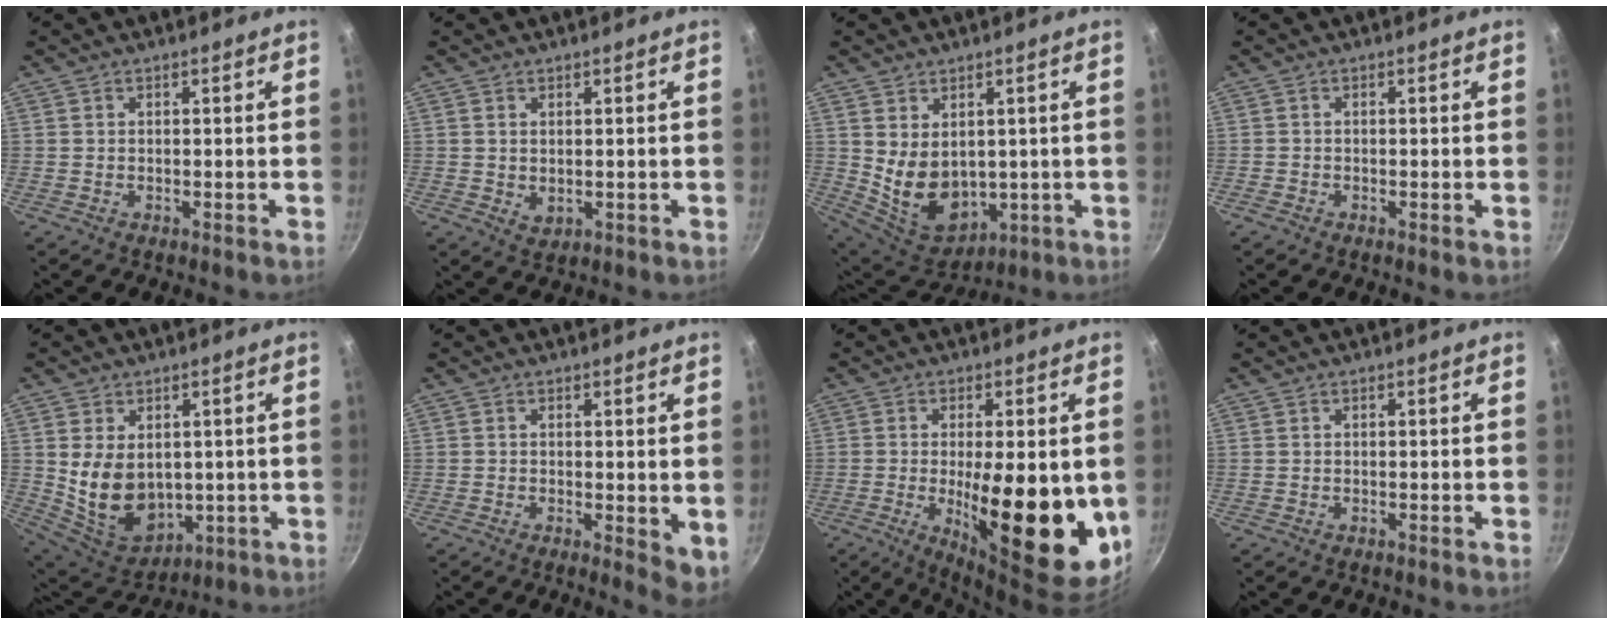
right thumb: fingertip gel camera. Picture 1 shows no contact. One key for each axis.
{"total": 1.8, "fx": 0.5, "fy": 1.2, "fz": 1.2, "tx": -0.018, "ty": -0.006, "tz": 0.010}
{"total": 11.3, "fx": 1.2, "fy": 8.2, "fz": 7.7, "tx": -0.106, "ty": -0.032, "tz": 0.053}
{"total": 0.5, "fx": -0.4, "fy": 0.4, "fz": 0.2, "tx": -0.005, "ty": 0.003, "tz": -0.010}
{"total": 13.1, "fx": 1.0, "fy": 9.3, "fz": 9.2, "tx": -0.137, "ty": -0.029, "tz": 0.049}
{"total": 4.8, "fx": 0.1, "fy": 2.0, "fz": 4.4, "tx": -0.053, "ty": -0.011, "tz": 0.001}
{"total": 18.2, "fx": -1.8, "fy": 6.2, "fz": 17.0, "tx": -0.236, "ty": -0.012, "tz": -0.017}
{"total": 0.0}